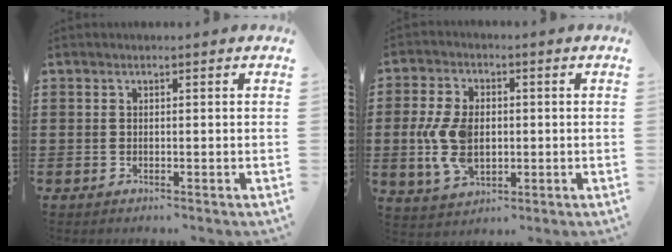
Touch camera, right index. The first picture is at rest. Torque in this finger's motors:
{"motor_torque": [1.61, -0.53, 0.68, 0.21]}